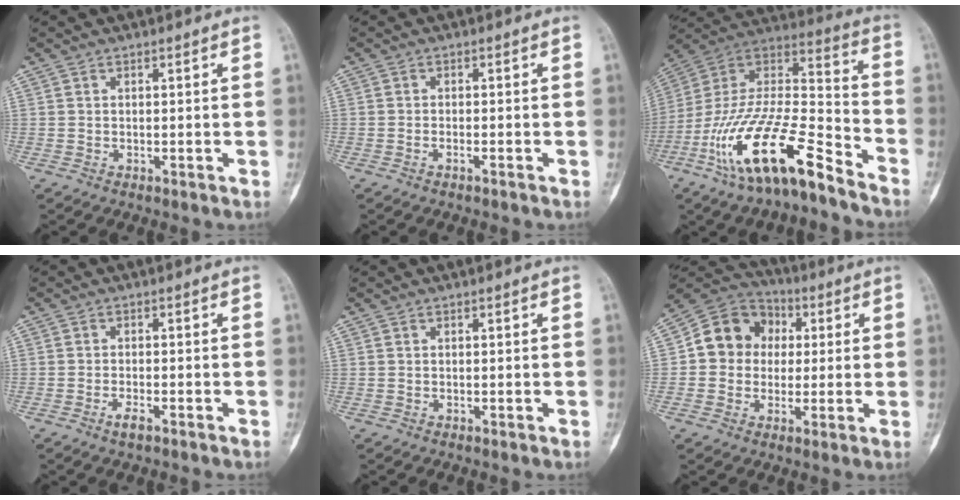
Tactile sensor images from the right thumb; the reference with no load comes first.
{"total": 0.9, "force": [-0.7, 0.1, 0.5], "torque": [-0.014, 0.008, -0.011]}
{"total": 22.8, "force": [-14.3, 6.7, 16.4], "torque": [-0.338, 0.068, -0.262]}
{"total": 2.2, "force": [-1.4, 0.6, 1.6], "torque": [-0.031, 0.005, -0.028]}
{"total": 0.0}
{"total": 11.8, "force": [1.1, 10.5, 5.2], "torque": [-0.051, 0.024, 0.008]}